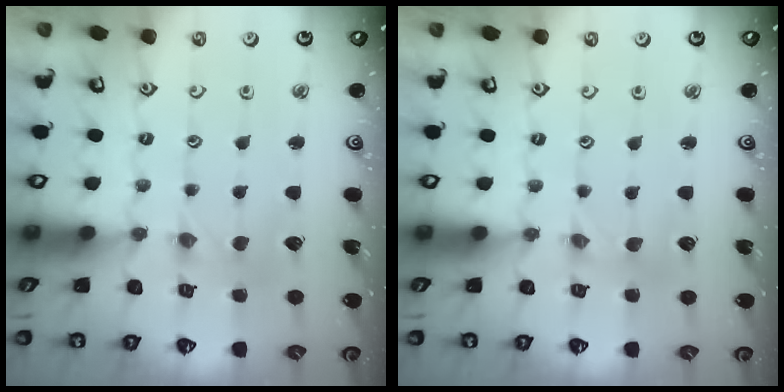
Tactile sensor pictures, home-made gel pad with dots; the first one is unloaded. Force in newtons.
{"total": 1.2, "press": 1.2, "slide": 0.2}